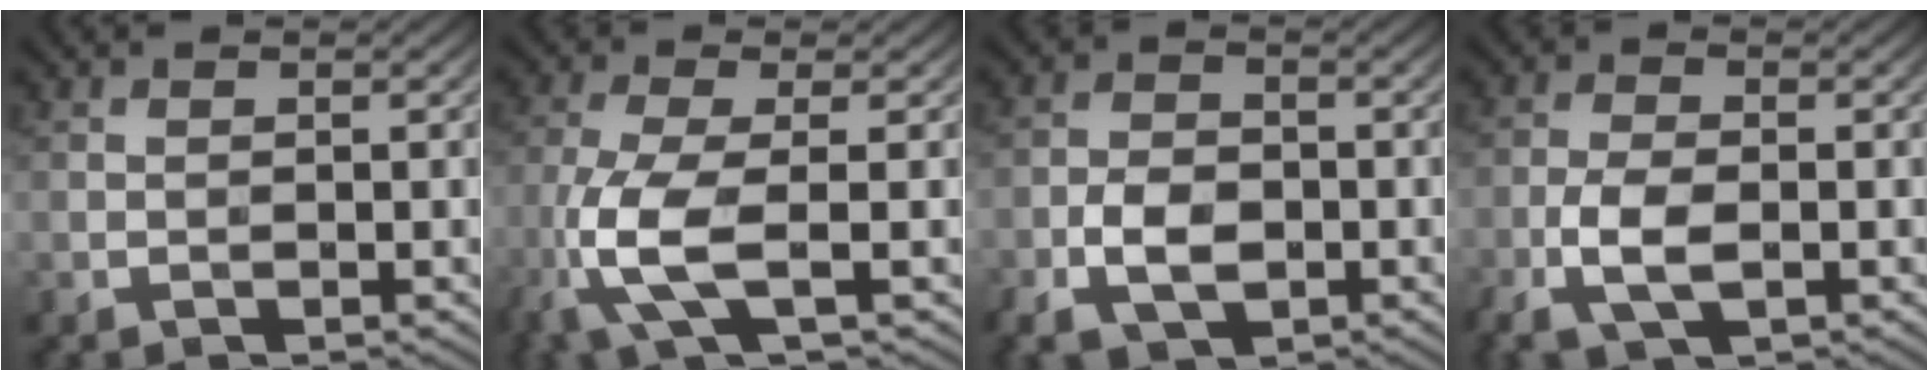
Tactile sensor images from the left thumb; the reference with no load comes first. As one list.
[{"total": 7.7, "force": [-2.5, 2.2, 6.9], "torque": [-0.166, -0.001, -0.063]}, {"total": 5.7, "force": [-2.4, 3.4, 3.8], "torque": [-0.081, -0.006, -0.052]}, {"total": 5.7, "force": [-2.3, 2.6, 4.5], "torque": [-0.106, -0.004, -0.052]}]